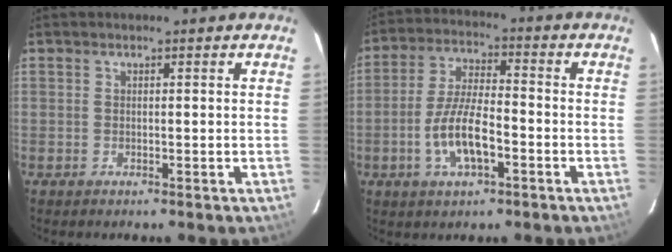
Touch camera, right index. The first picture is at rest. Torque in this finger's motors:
{"motor_torque": [0.40, -0.23, 0.54, 0.11]}